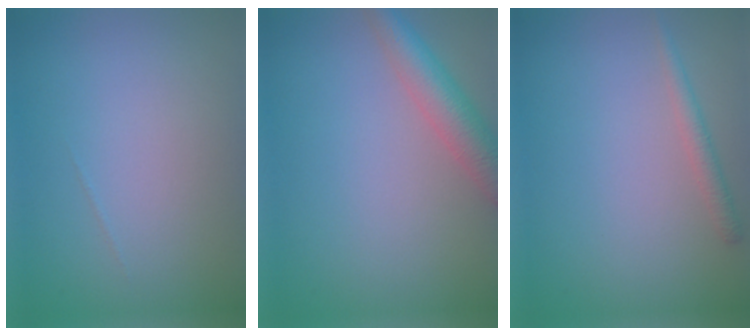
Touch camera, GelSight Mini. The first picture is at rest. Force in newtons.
{"total": 4.3, "press": 4.3, "slide": 0.4}
{"total": 1.4, "press": 1.4, "slide": 0.1}